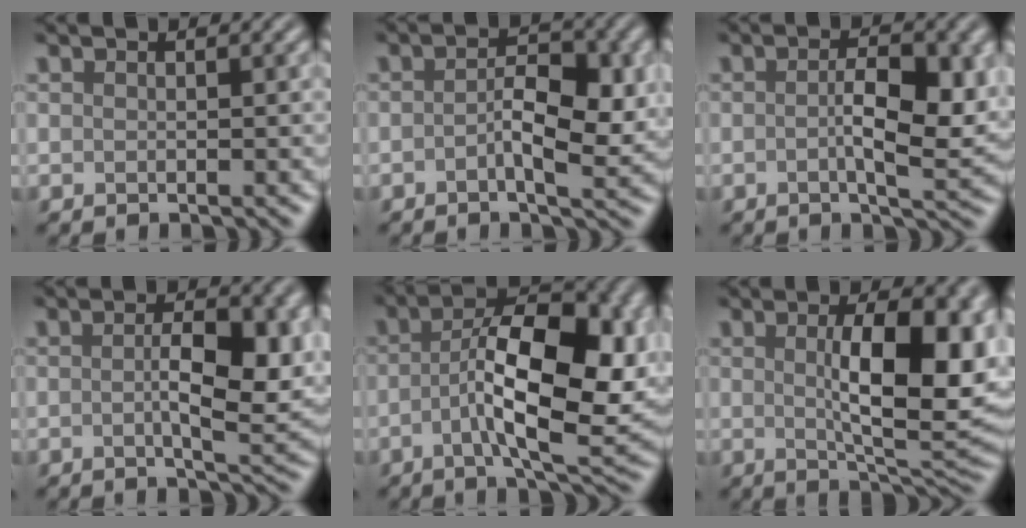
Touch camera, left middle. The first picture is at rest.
{"total": 4.7, "force": [-0.5, 1.9, 4.3], "torque": [-0.071, -0.003, -0.011]}
{"total": 5.7, "force": [0.0, 1.8, 5.4], "torque": [-0.088, -0.006, 0.000]}
{"total": 6.1, "force": [0.1, 2.0, 5.8], "torque": [-0.092, -0.006, 0.001]}
{"total": 11.3, "force": [-0.9, 4.2, 10.5], "torque": [-0.162, 0.007, -0.019]}
{"total": 10.5, "force": [1.1, 3.5, 9.9], "torque": [-0.137, -0.003, 0.023]}